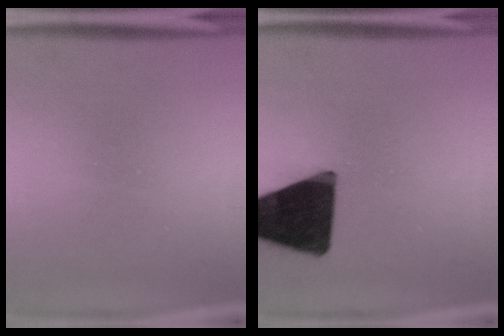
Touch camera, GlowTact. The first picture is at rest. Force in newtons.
{"total": 18.9}